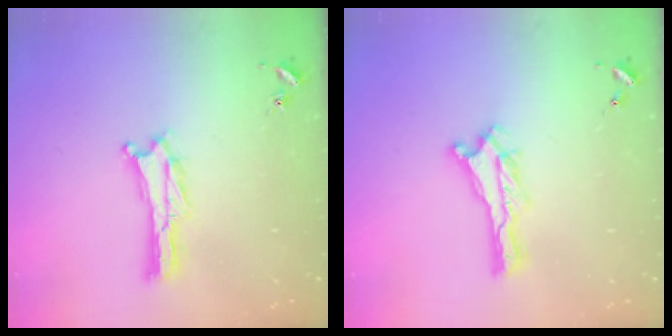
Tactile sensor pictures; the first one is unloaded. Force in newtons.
{"total": 0.0}